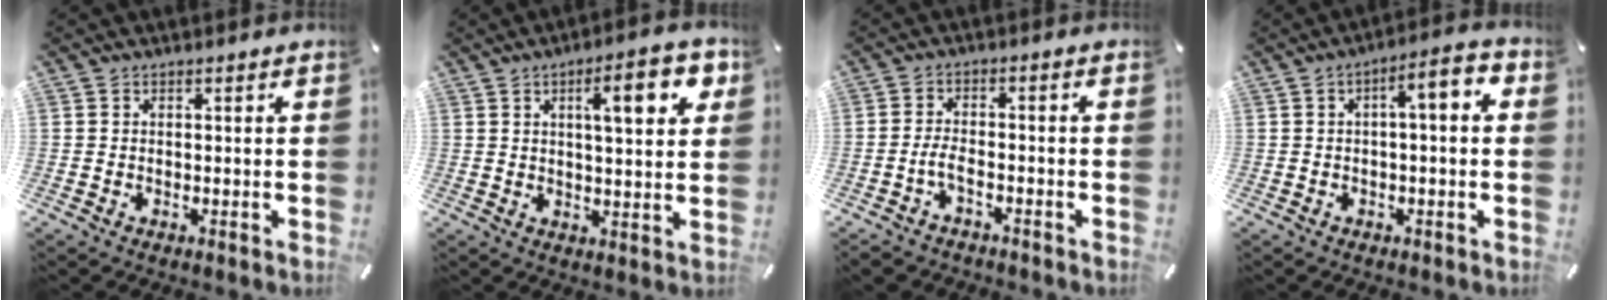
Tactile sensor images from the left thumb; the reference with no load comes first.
{"total": 11.6, "force": [4.7, 3.3, 10.1], "torque": [-0.143, -0.012, 0.067]}
{"total": 4.2, "force": [-2.4, 1.7, 3.0], "torque": [-0.070, 0.008, -0.049]}
{"total": 6.6, "force": [1.2, 1.8, 6.2], "torque": [-0.095, -0.005, 0.013]}